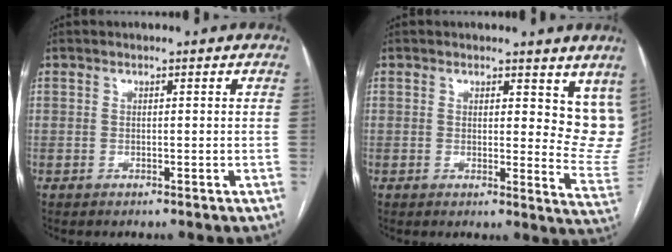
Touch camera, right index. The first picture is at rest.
{"total": 9.4, "force": [6.8, 3.7, 5.3], "torque": [-0.039, -0.039, 0.068]}